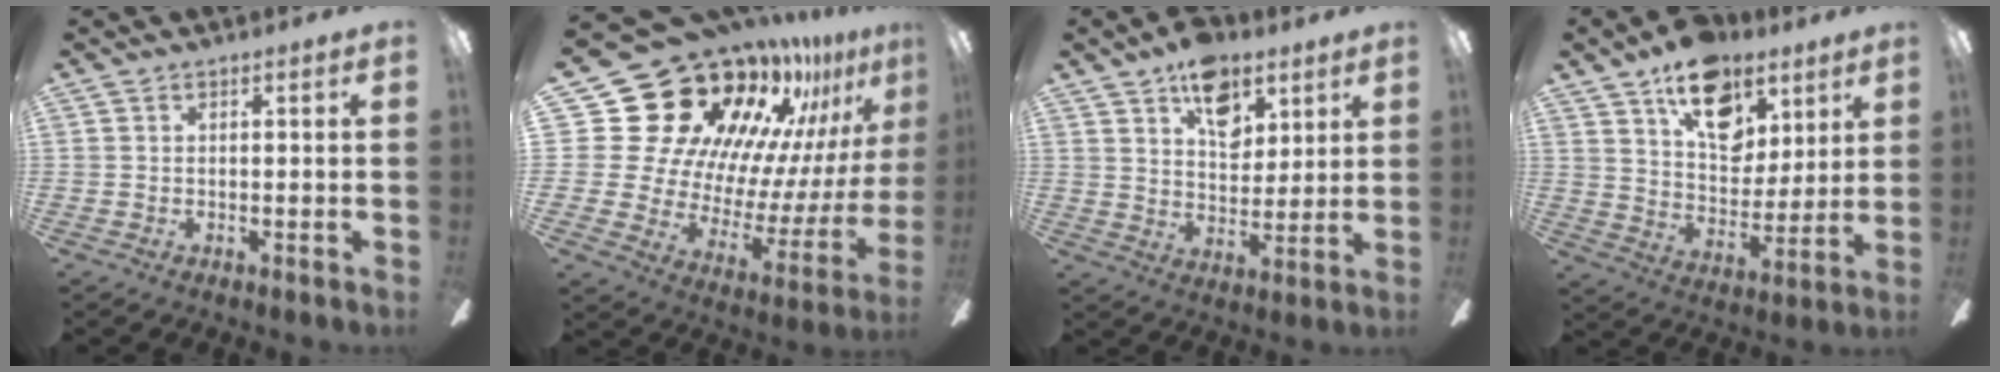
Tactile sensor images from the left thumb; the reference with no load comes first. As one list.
[{"total": 24.5, "force": [16.4, 14.9, 10.5], "torque": [-0.151, -0.160, 0.332]}, {"total": 12.0, "force": [7.2, 7.1, 6.4], "torque": [-0.081, -0.029, 0.126]}, {"total": 18.5, "force": [10.8, 11.4, 9.8], "torque": [-0.133, -0.055, 0.192]}]